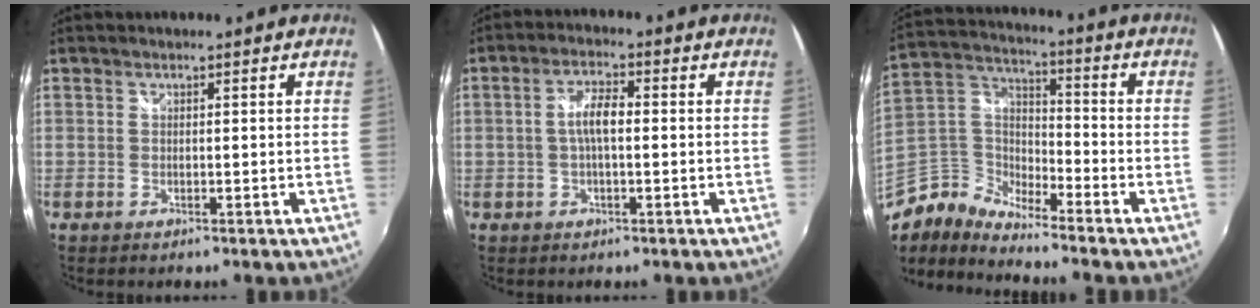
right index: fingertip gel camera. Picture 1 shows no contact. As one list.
[{"total": 4.6, "force": [-0.2, 1.4, 4.3], "torque": [-0.083, 0.009, -0.004]}, {"total": 6.5, "force": [-5.2, 3.5, 1.8], "torque": [-0.058, 0.030, -0.131]}]